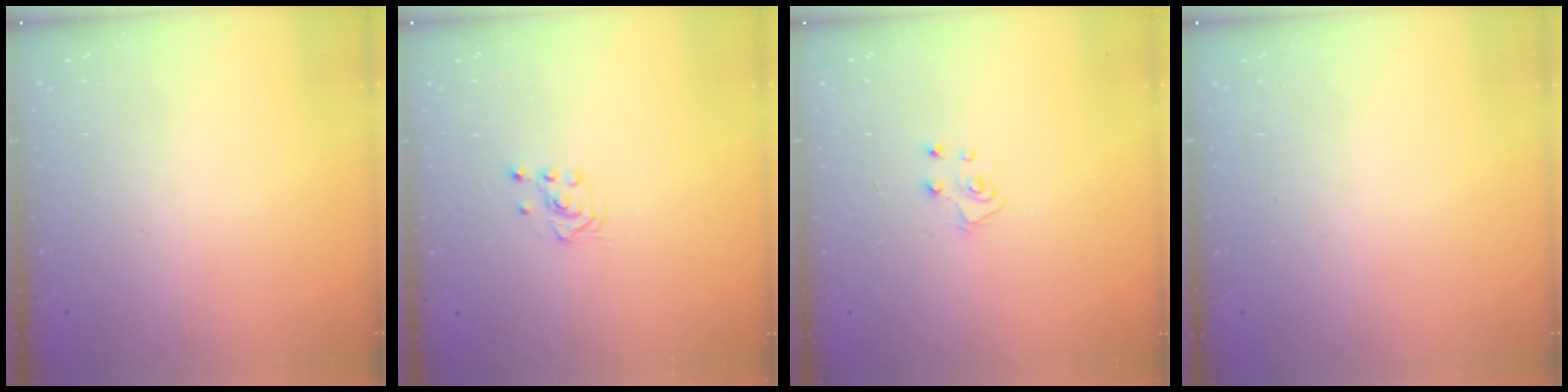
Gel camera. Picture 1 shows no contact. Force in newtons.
{"total": 2.1, "press": 2.1, "slide": 0.2}
{"total": 4.6, "press": 4.6, "slide": 0.5}
{"total": 0.0}